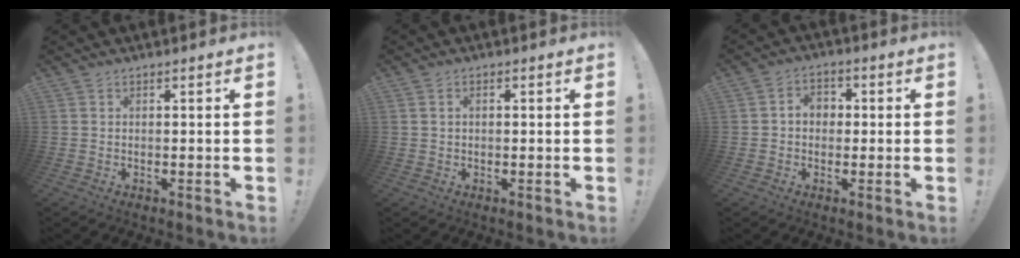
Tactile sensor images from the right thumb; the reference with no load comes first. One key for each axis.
{"total": 1.1, "fx": 0.1, "fy": 0.6, "fz": 0.9, "tx": -0.017, "ty": 0.003, "tz": 0.001}
{"total": 4.4, "fx": -0.1, "fy": 3.5, "fz": 2.6, "tx": -0.037, "ty": 0.005, "tz": -0.006}